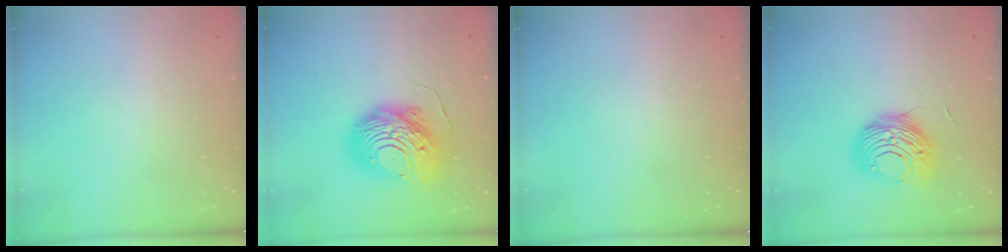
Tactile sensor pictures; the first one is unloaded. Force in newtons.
{"total": 15.4, "press": 15.3, "slide": 1.4}
{"total": 0.0}
{"total": 10.6, "press": 10.5, "slide": 1.0}